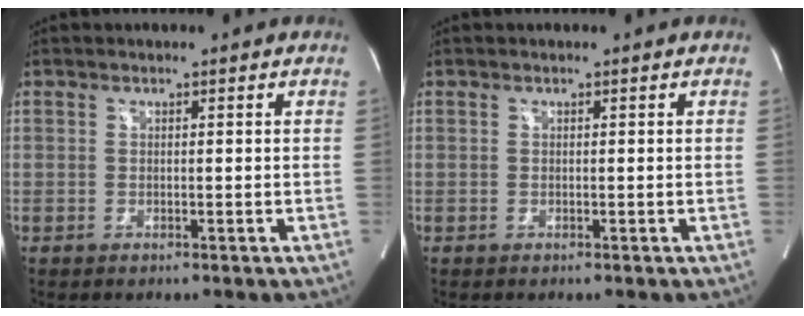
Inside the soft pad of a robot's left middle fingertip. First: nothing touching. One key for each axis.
{"total": 0.0}